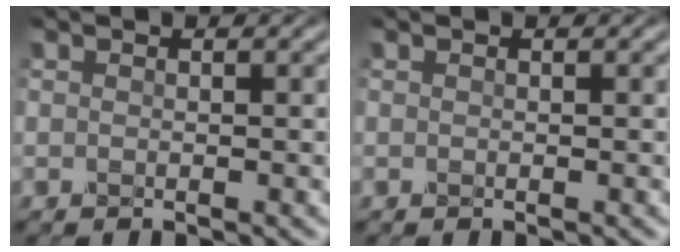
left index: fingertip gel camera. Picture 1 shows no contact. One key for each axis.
{"total": 0.0}